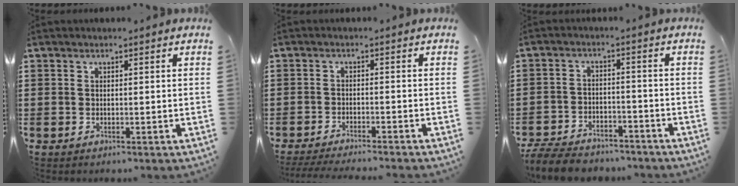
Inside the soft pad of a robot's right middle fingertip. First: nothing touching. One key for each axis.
{"total": 2.9, "fx": -2.7, "fy": -0.3, "fz": 0.8, "tx": -0.021, "ty": -0.007, "tz": -0.056}
{"total": 6.4, "fx": -6.1, "fy": 1.3, "fz": 1.5, "tx": -0.036, "ty": 0.008, "tz": -0.121}